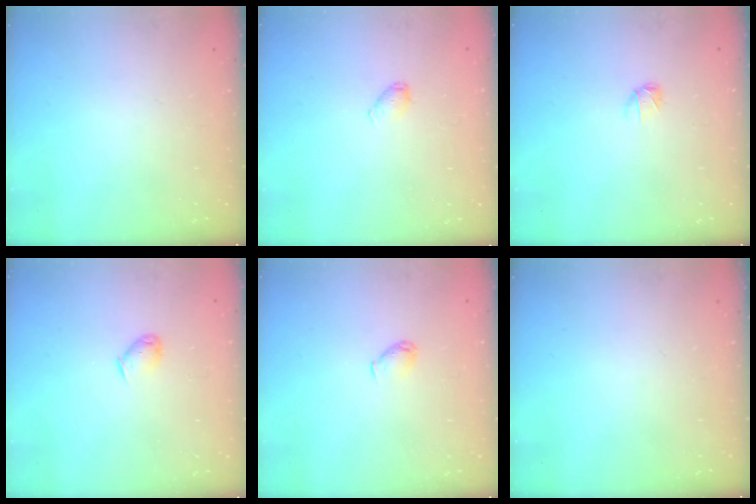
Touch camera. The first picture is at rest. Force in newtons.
{"total": 4.0, "press": 3.9, "slide": 0.7}
{"total": 2.6, "press": 2.5, "slide": 0.6}
{"total": 3.8, "press": 3.7, "slide": 0.7}
{"total": 3.4, "press": 3.3, "slide": 0.6}
{"total": 0.0}